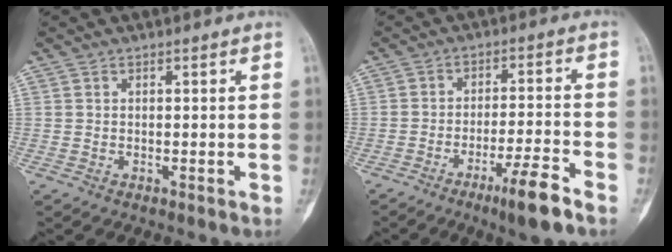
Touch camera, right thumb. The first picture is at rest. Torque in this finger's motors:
{"motor_torque": [2.37, 1.21, 1.10, -1.42, 0.42]}